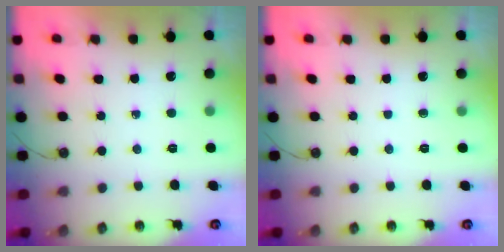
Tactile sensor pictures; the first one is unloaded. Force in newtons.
{"total": 0.0}